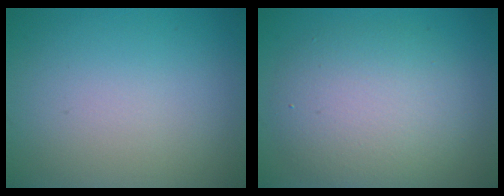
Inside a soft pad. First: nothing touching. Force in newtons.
{"total": 6.1, "press": 6.1, "slide": 0.1}